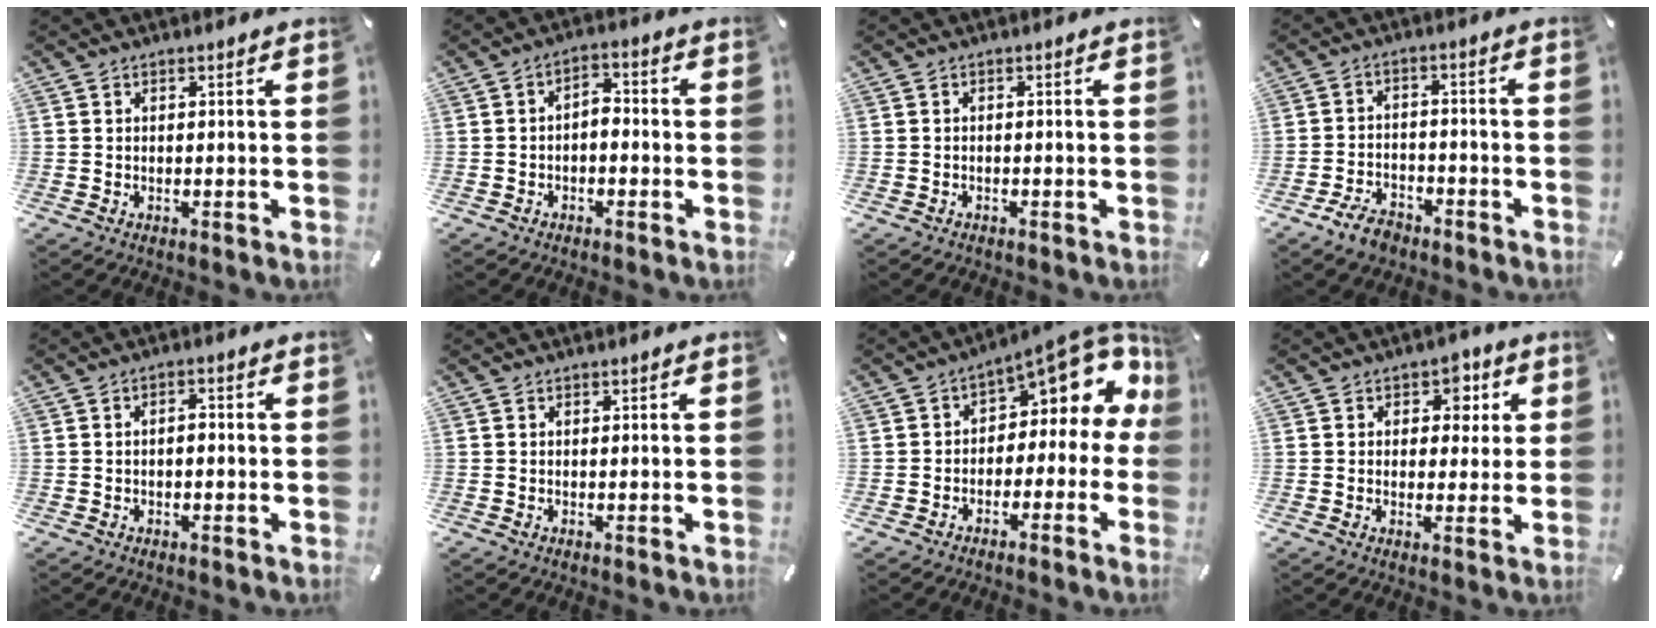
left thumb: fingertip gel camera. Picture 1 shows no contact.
{"total": 3.5, "force": [-1.8, 2.1, 2.2], "torque": [-0.041, 0.017, -0.035]}
{"total": 0.8, "force": [-0.7, 0.4, 0.1], "torque": [-0.003, 0.003, -0.016]}
{"total": 6.0, "force": [-4.5, 3.2, 2.3], "torque": [-0.049, 0.025, -0.086]}
{"total": 2.1, "force": [-0.5, 1.1, 1.7], "torque": [-0.033, 0.006, -0.012]}
{"total": 0.0}
{"total": 9.7, "force": [5.7, 5.1, 6.0], "torque": [-0.076, -0.054, 0.095]}
{"total": 6.3, "force": [1.8, 5.0, 3.3], "torque": [-0.022, -0.006, 0.022]}